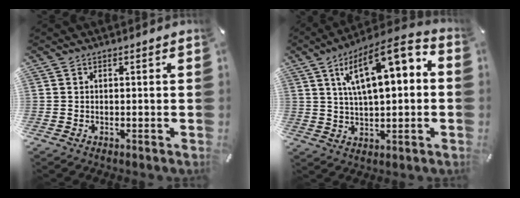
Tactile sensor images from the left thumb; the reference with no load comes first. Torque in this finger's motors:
{"motor_torque": [2.24, 2.77, 1.52, -1.25, 0.50]}